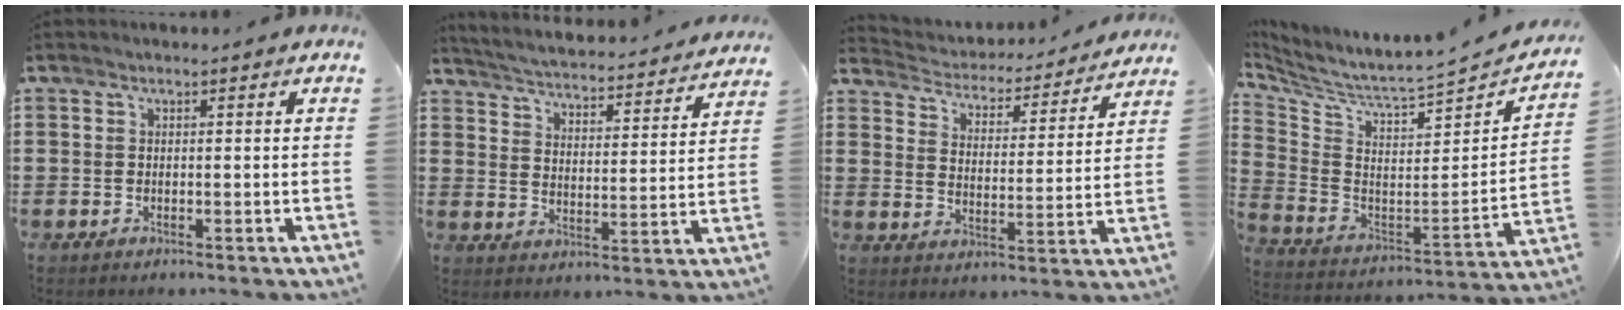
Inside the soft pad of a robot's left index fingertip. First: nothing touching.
{"total": 3.3, "force": [3.3, -0.4, 0.2], "torque": [-0.025, -0.034, 0.047]}
{"total": 3.7, "force": [3.7, 0.3, 0.0], "torque": [-0.024, -0.031, 0.056]}
{"total": 3.9, "force": [3.5, -0.3, 1.6], "torque": [-0.056, -0.055, 0.049]}